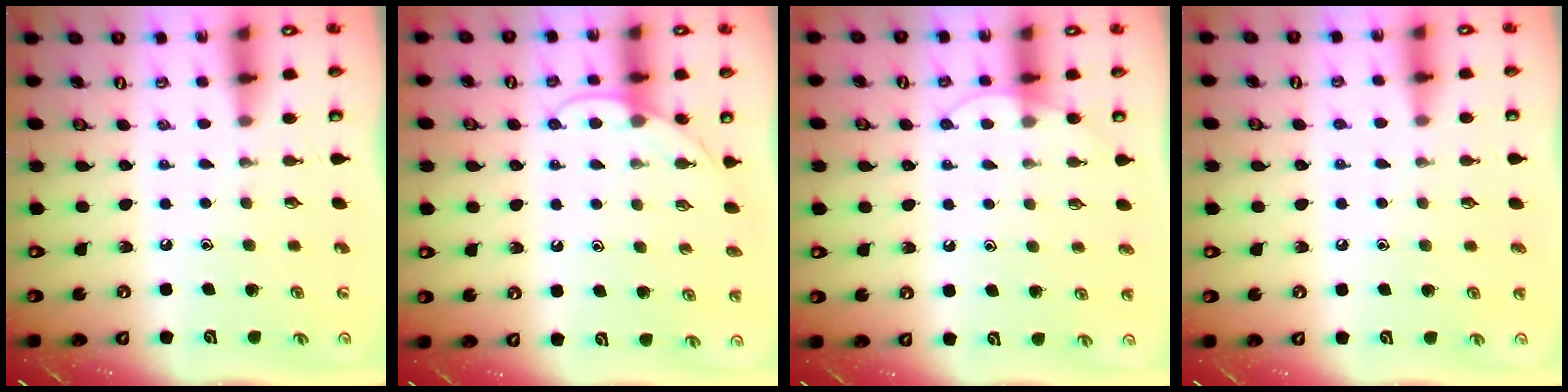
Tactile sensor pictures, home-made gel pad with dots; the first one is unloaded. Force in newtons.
{"total": 6.6, "press": 6.6, "slide": 0.3}
{"total": 5.7, "press": 5.7, "slide": 0.6}
{"total": 2.9, "press": 2.9, "slide": 0.4}